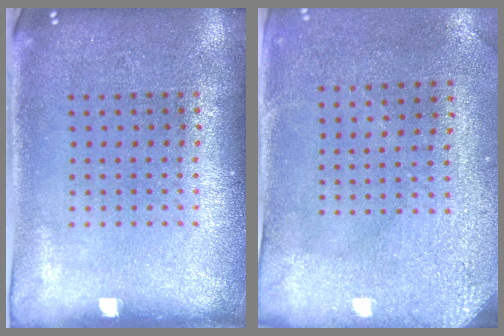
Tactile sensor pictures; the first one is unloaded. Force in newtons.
{"total": 3.0, "press": 2.5, "slide": 1.7}